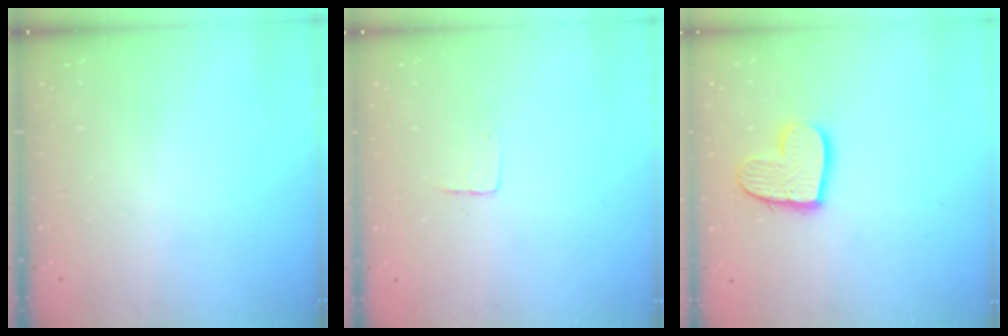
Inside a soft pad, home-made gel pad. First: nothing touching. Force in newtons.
{"total": 2.9, "press": 2.9, "slide": 0.2}
{"total": 12.6, "press": 12.5, "slide": 1.0}